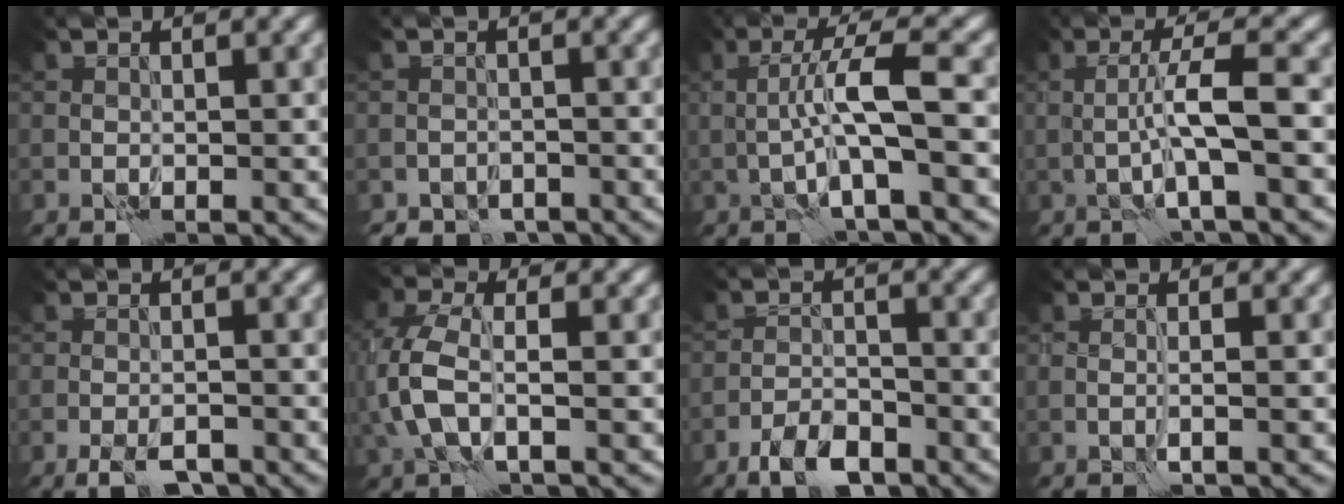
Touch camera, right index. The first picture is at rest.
{"total": 1.9, "force": [-1.6, 1.0, 0.0], "torque": [0.009, -0.001, -0.030]}
{"total": 4.9, "force": [0.0, 0.5, 4.9], "torque": [-0.091, 0.015, -0.003]}
{"total": 4.1, "force": [-0.1, 0.2, 4.1], "torque": [-0.076, 0.010, -0.005]}
{"total": 2.6, "force": [-1.9, 0.8, 1.6], "torque": [-0.025, -0.003, -0.032]}
{"total": 4.4, "force": [-0.1, 2.3, 3.8], "torque": [-0.105, 0.002, -0.006]}
{"total": 3.8, "force": [-2.8, 1.4, 2.2], "torque": [-0.034, -0.002, -0.056]}
{"total": 0.6, "force": [0.0, -0.4, 0.5], "torque": [-0.007, -0.004, -0.003]}